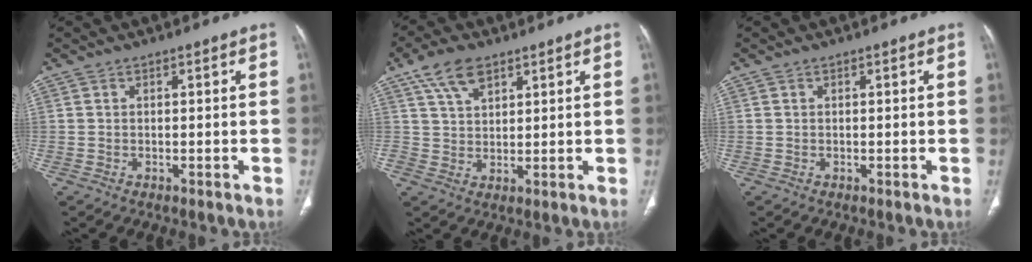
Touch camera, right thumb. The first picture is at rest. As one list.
[{"total": 7.1, "force": [4.2, 3.8, 4.2], "torque": [-0.066, -0.006, 0.080]}, {"total": 0.0}]